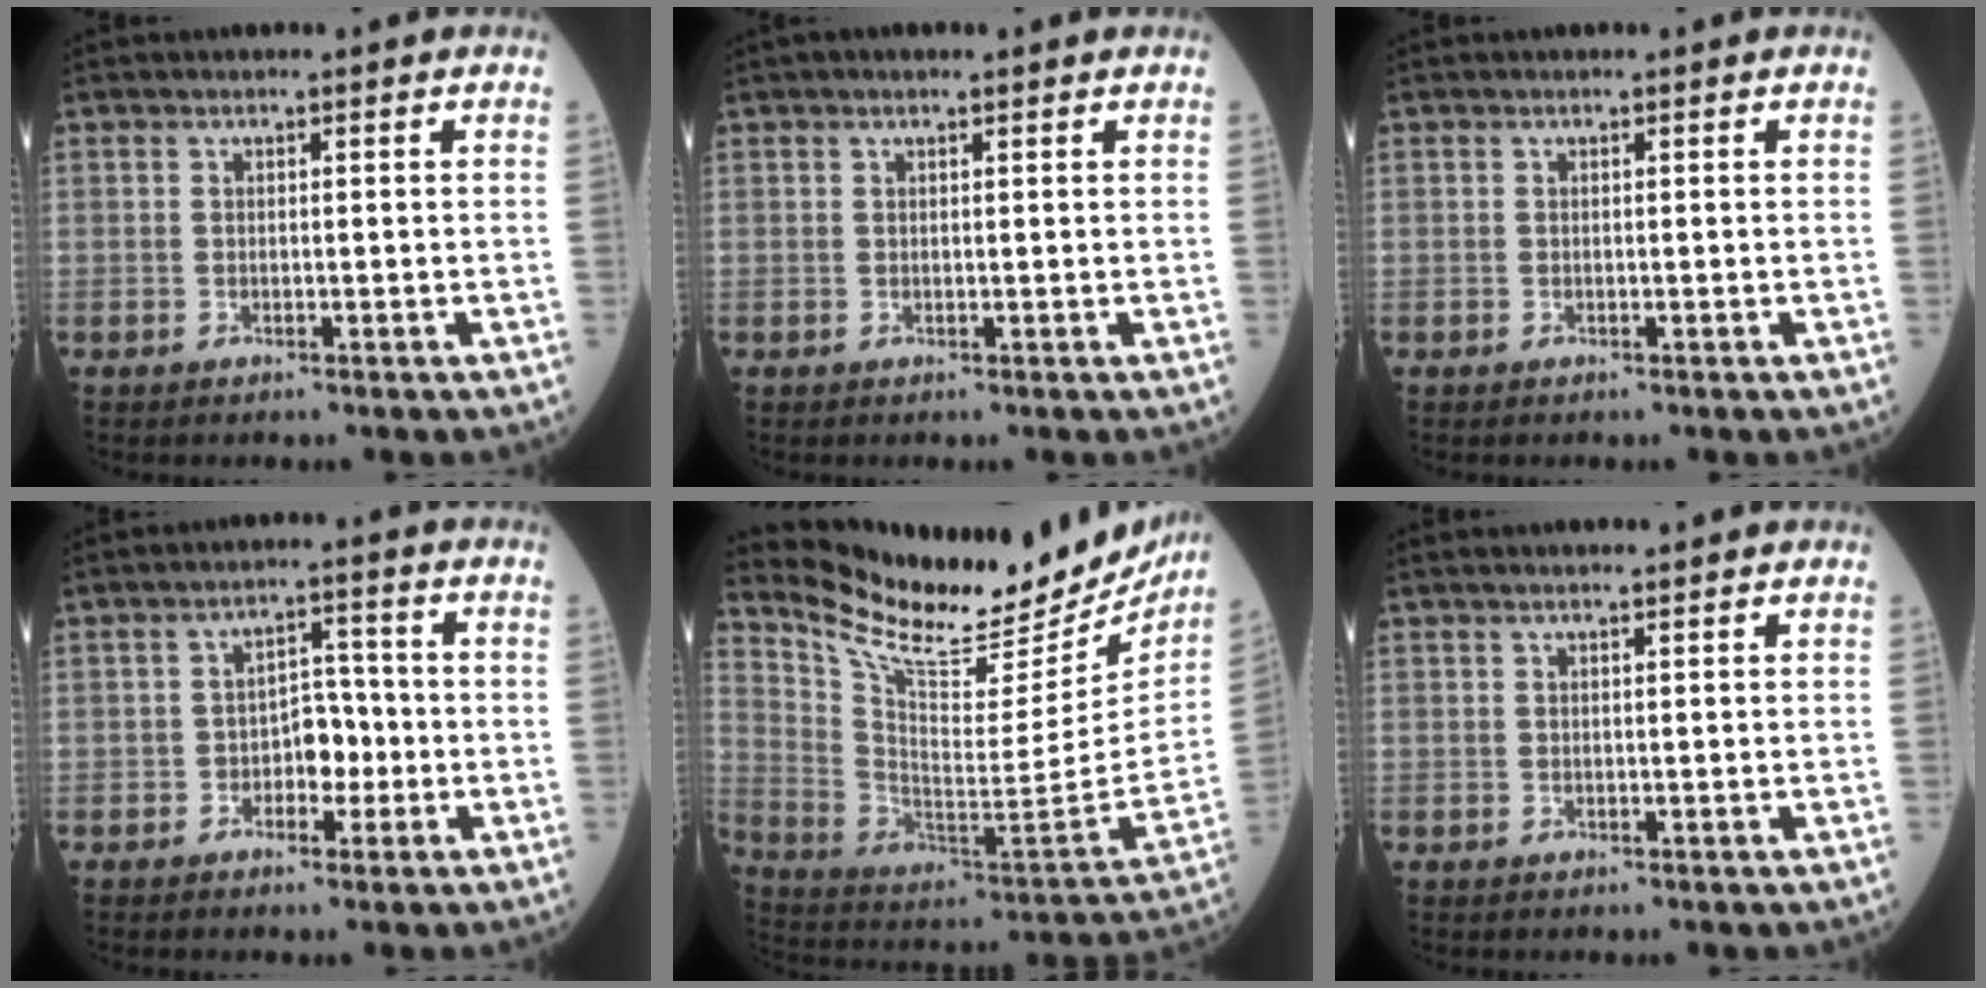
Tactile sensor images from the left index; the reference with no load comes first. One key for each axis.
{"total": 1.7, "fx": 1.2, "fy": 0.3, "fz": 1.1, "tx": -0.021, "ty": 0.017, "tz": 0.017}
{"total": 0.0}
{"total": 4.5, "fx": -1.3, "fy": 2.7, "fz": 3.3, "tx": -0.048, "ty": 0.014, "tz": -0.024}
{"total": 26.1, "fx": 23.2, "fy": 6.2, "fz": 10.2, "tx": -0.179, "ty": -0.067, "tz": 0.335}
{"total": 2.0, "fx": 1.7, "fy": 0.0, "fz": 1.0, "tx": -0.012, "ty": 0.014, "tz": 0.027}